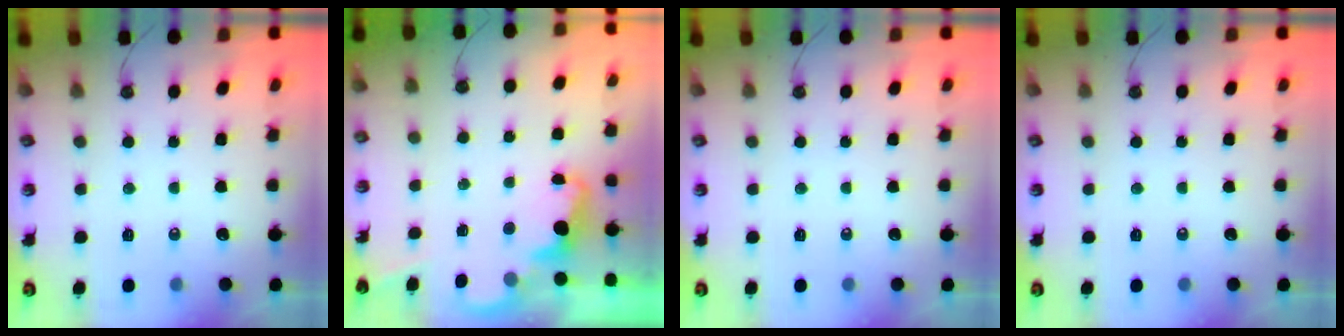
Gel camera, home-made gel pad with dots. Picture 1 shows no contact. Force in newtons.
{"total": 2.4, "press": 2.4, "slide": 0.6}
{"total": 0.0}
{"total": 0.0}